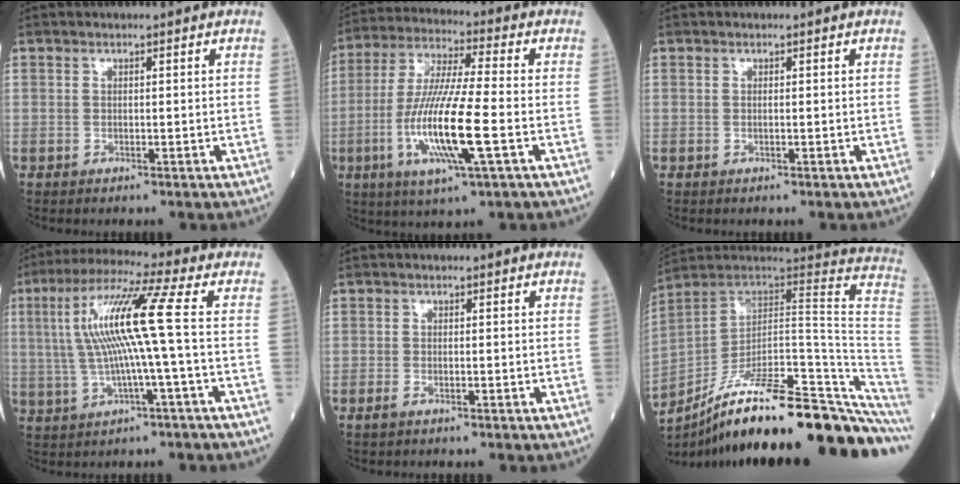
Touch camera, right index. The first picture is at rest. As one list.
[{"total": 14.6, "force": [-3.8, 0.7, 14.1], "torque": [-0.286, -0.016, -0.074]}, {"total": 0.0}, {"total": 11.8, "force": [0.8, -1.0, 11.7], "torque": [-0.232, 0.020, 0.013]}, {"total": 1.1, "force": [-0.8, 0.4, 0.7], "torque": [-0.019, -0.001, -0.014]}, {"total": 27.4, "force": [-20.2, 1.5, 18.5], "torque": [-0.166, 0.021, -0.306]}]